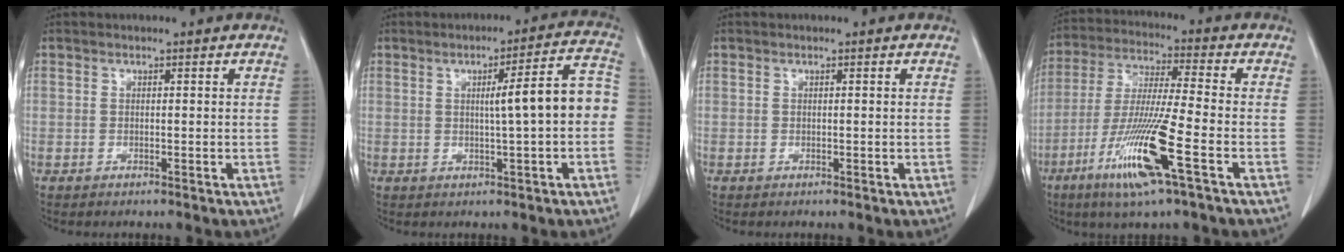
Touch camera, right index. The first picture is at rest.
{"total": 8.3, "force": [-0.2, 0.3, 8.3], "torque": [-0.107, 0.026, -0.006]}
{"total": 0.0}
{"total": 14.2, "force": [-6.2, -0.2, 12.8], "torque": [-0.263, -0.026, -0.118]}